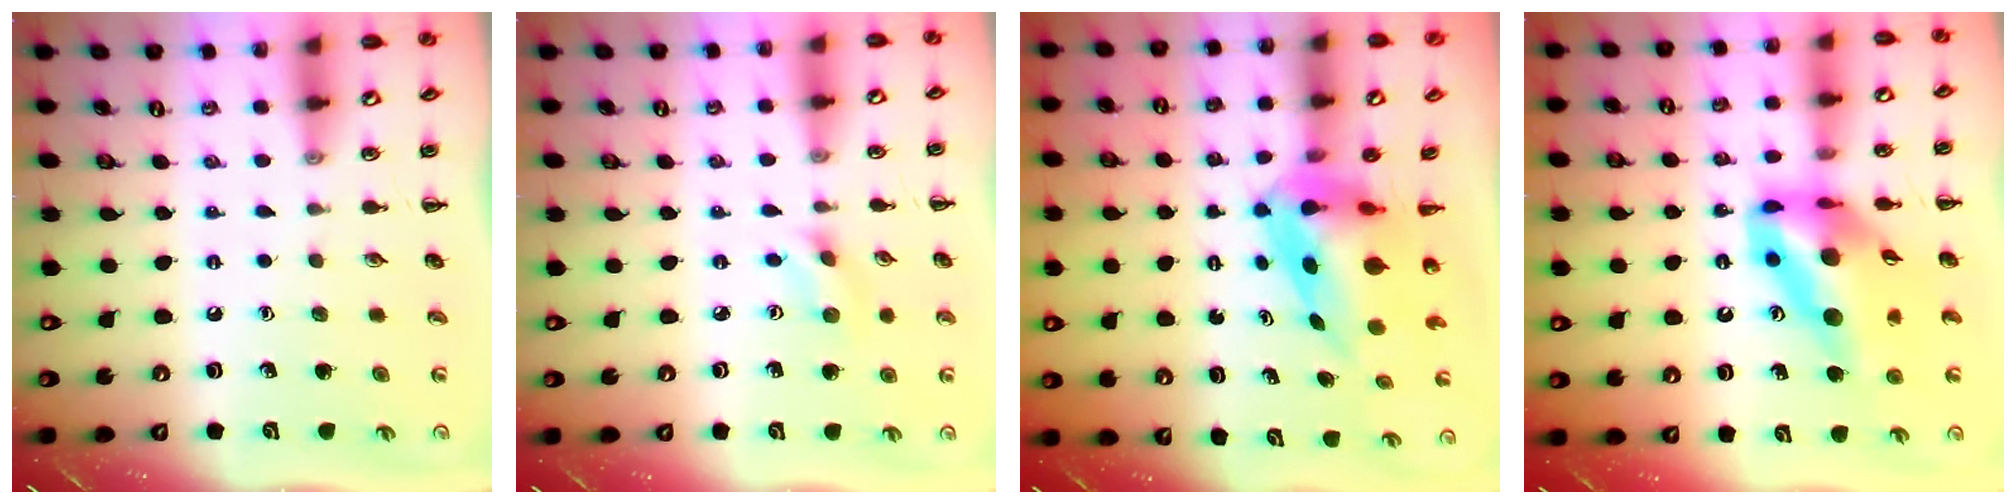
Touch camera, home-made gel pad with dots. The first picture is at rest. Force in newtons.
{"total": 2.7, "press": 2.6, "slide": 0.8}
{"total": 7.1, "press": 6.7, "slide": 2.2}
{"total": 15.4, "press": 14.6, "slide": 5.0}